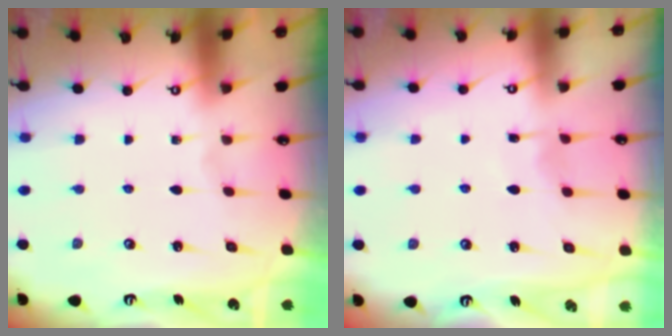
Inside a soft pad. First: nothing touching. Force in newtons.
{"total": 4.7, "press": 4.6, "slide": 0.6}